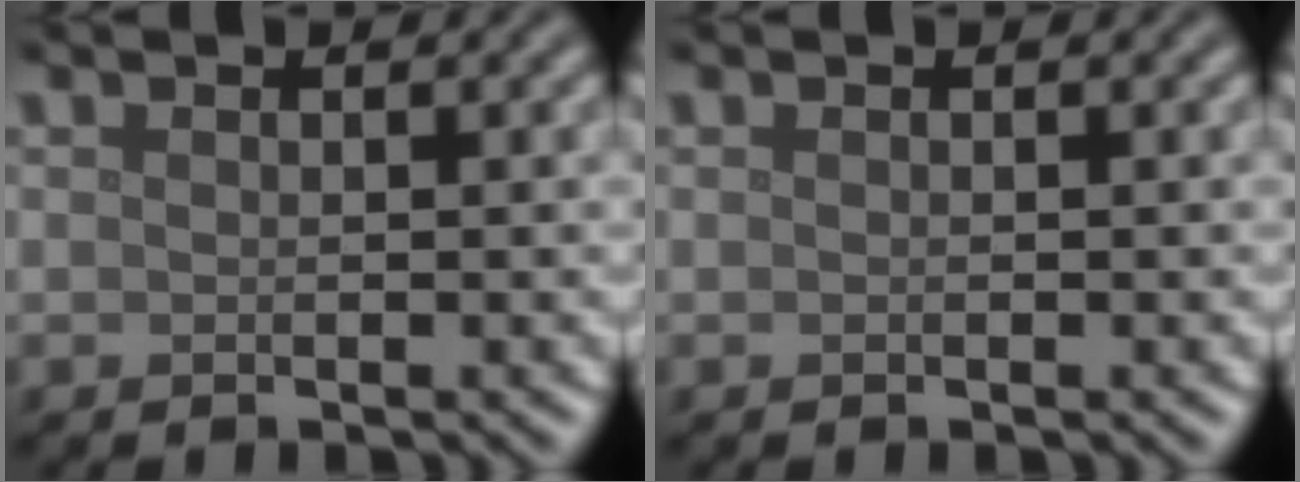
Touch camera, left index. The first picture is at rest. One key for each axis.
{"total": 0.0}